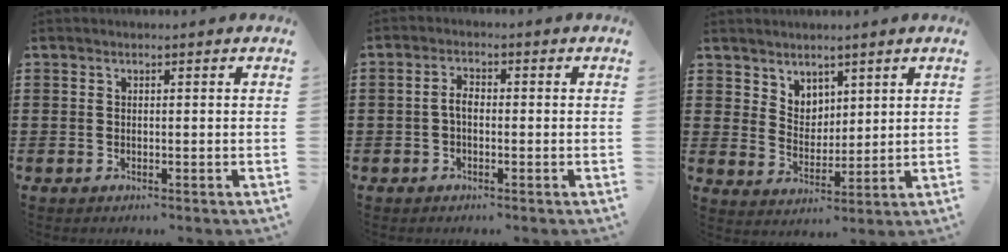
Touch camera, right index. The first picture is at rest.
{"total": 2.3, "force": [-0.6, 1.1, 1.9], "torque": [-0.046, 0.001, -0.014]}
{"total": 4.5, "force": [3.5, 2.7, 0.0], "torque": [-0.018, -0.003, 0.067]}